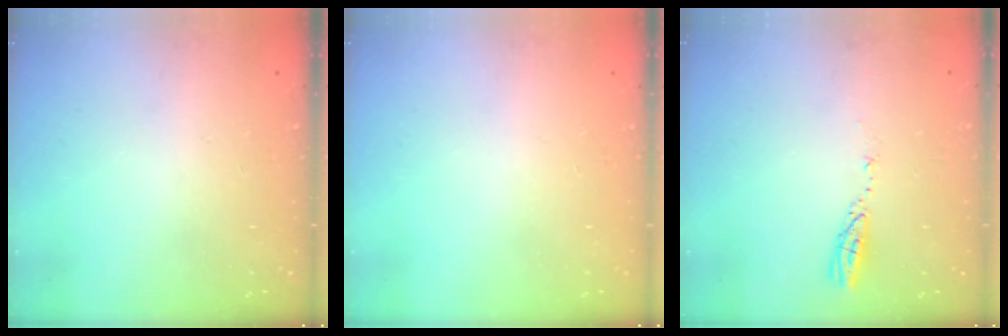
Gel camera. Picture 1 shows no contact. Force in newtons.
{"total": 0.0}
{"total": 3.6, "press": 3.6, "slide": 0.2}